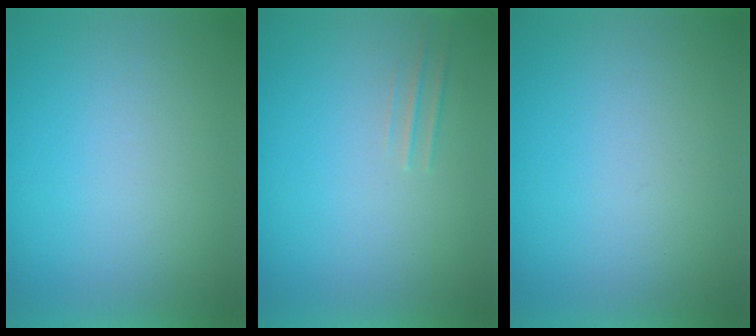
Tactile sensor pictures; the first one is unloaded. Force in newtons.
{"total": 1.6}
{"total": 0.0}